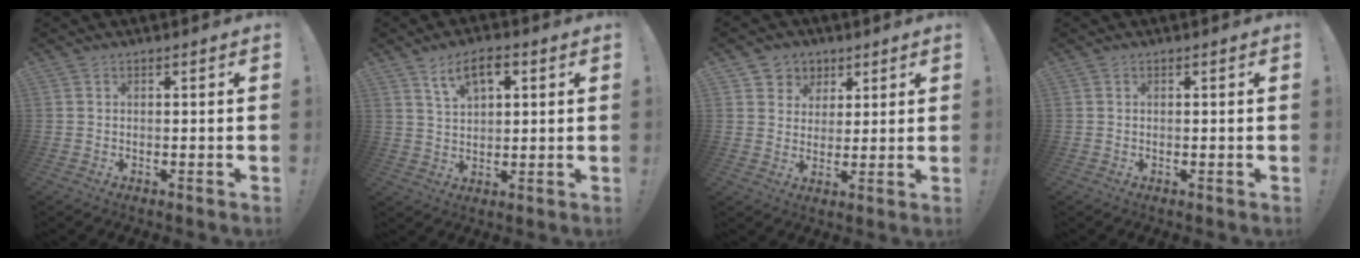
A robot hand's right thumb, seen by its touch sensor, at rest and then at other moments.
{"total": 8.0, "force": [3.9, 4.0, 5.8], "torque": [-0.095, -0.003, 0.071]}
{"total": 6.4, "force": [2.4, 5.9, 0.5], "torque": [0.000, -0.019, 0.048]}
{"total": 0.0}